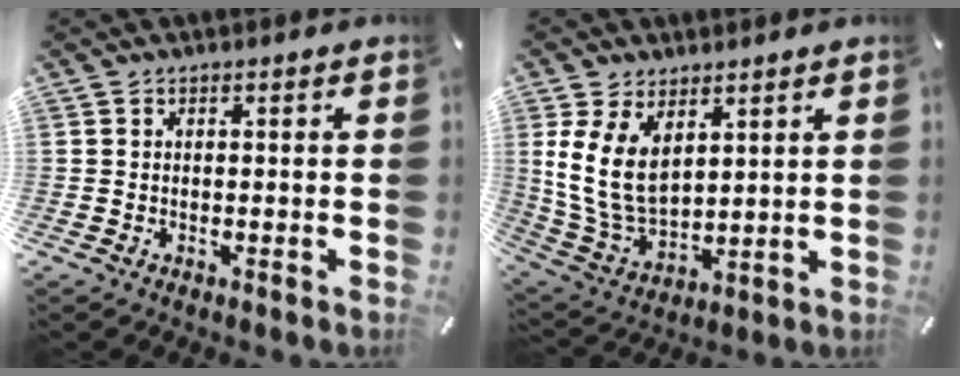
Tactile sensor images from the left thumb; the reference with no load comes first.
{"total": 11.4, "force": [4.3, 7.4, 7.5], "torque": [-0.185, -0.021, 0.078]}